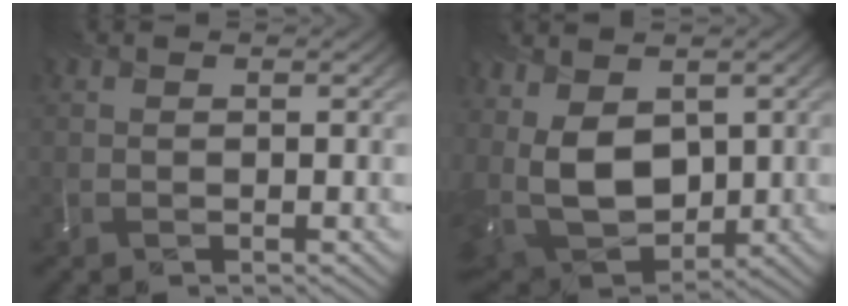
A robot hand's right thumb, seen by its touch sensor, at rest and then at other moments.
{"total": 11.0, "force": [2.4, 7.5, 7.7], "torque": [-0.196, -0.002, 0.051]}